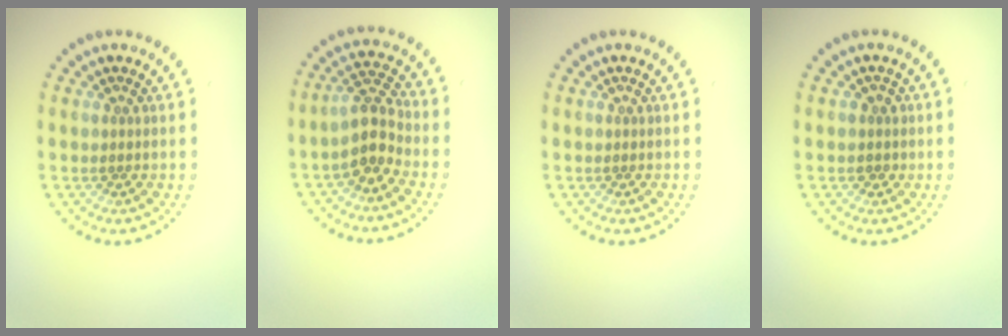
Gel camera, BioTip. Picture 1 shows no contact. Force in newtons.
{"total": 3.2, "press": 2.9, "slide": 1.2}
{"total": 0.0}
{"total": 1.1, "press": 1.0, "slide": 0.5}